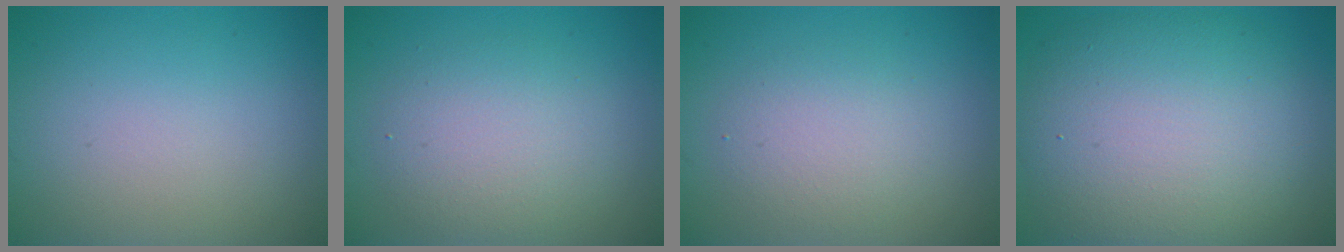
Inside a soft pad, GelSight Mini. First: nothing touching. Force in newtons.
{"total": 4.0, "press": 4.0, "slide": 0.2}
{"total": 2.9, "press": 2.9, "slide": 0.3}
{"total": 11.0, "press": 11.0, "slide": 0.2}